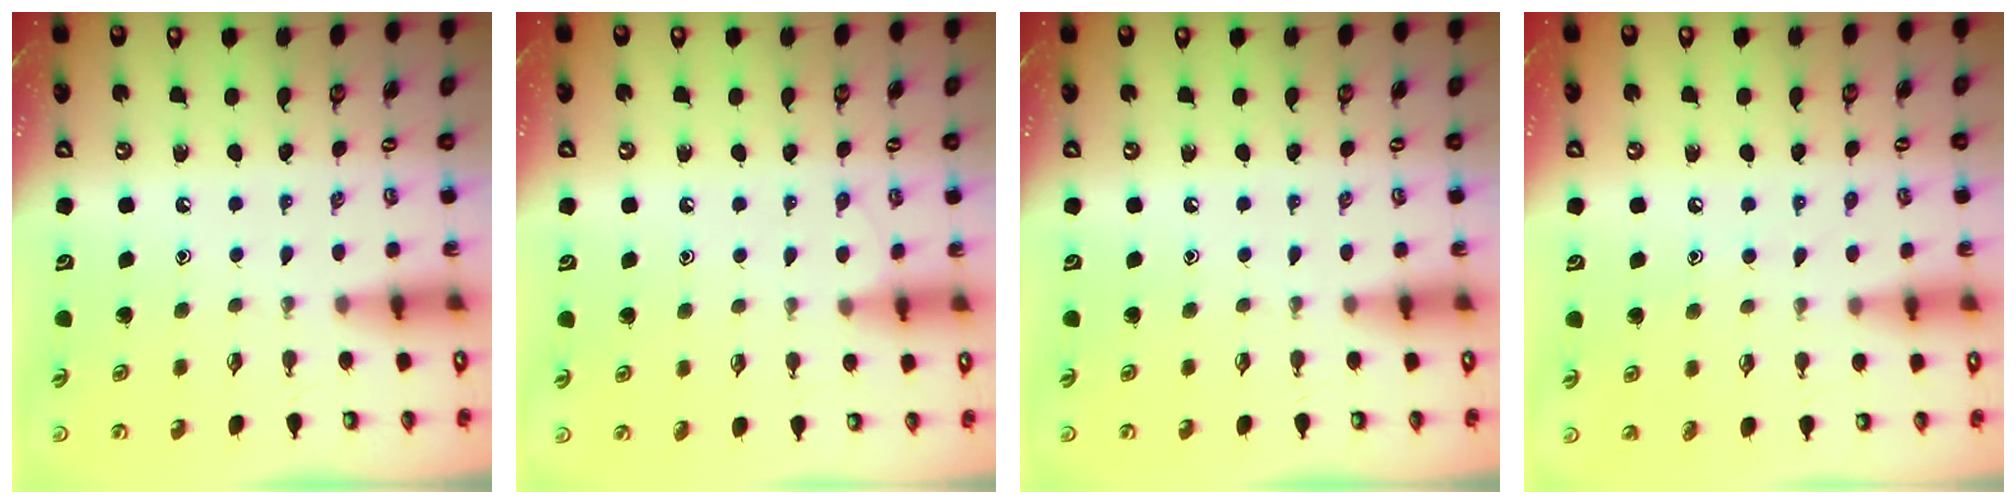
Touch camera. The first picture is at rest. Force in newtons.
{"total": 5.0, "press": 5.0, "slide": 0.6}
{"total": 0.0}
{"total": 5.4, "press": 5.4, "slide": 0.5}